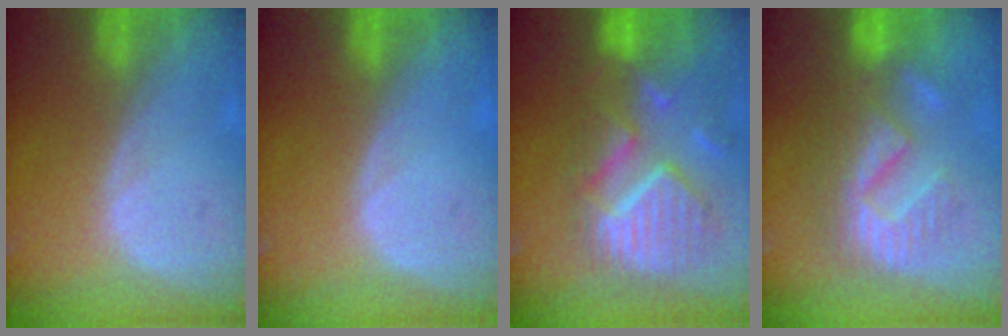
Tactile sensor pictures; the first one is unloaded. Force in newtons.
{"total": 0.0}
{"total": 11.7, "press": 10.3, "slide": 5.6}
{"total": 8.9, "press": 8.7, "slide": 1.9}